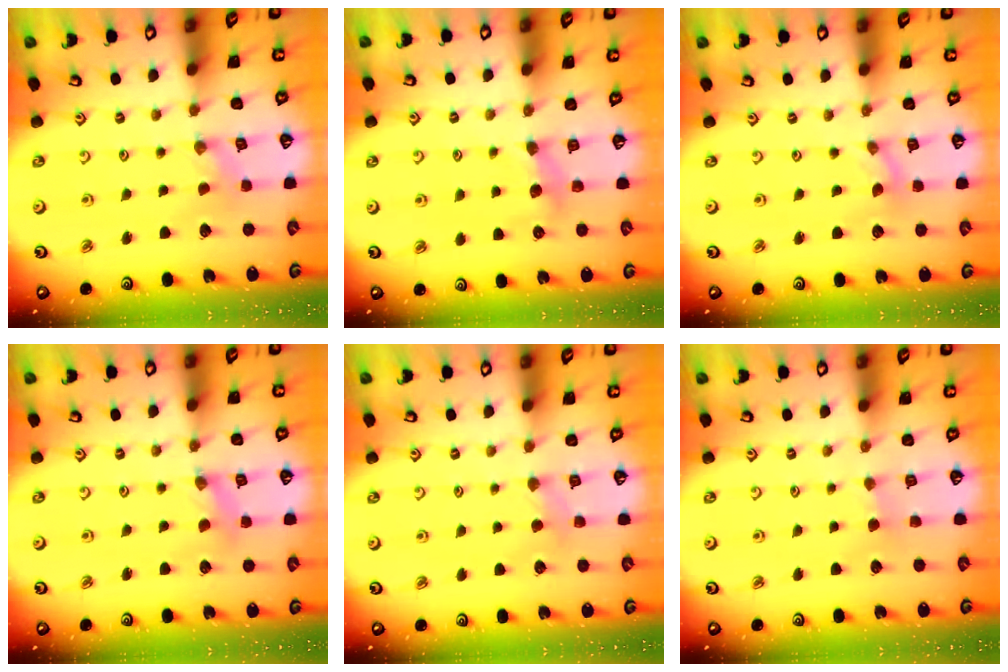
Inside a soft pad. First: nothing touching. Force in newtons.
{"total": 4.6, "press": 4.6, "slide": 0.5}
{"total": 0.0}
{"total": 1.9, "press": 1.8, "slide": 0.3}
{"total": 2.8, "press": 2.8, "slide": 0.6}
{"total": 2.2, "press": 2.2, "slide": 0.4}